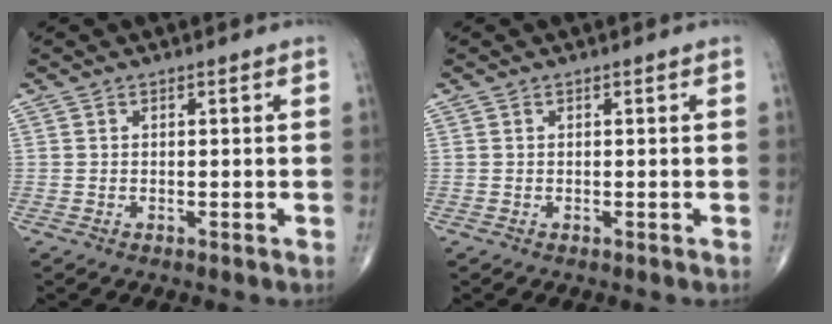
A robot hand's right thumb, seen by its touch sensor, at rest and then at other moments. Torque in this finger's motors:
{"motor_torque": [0.01, 0.01, 0.00, 0.00, 0.02]}